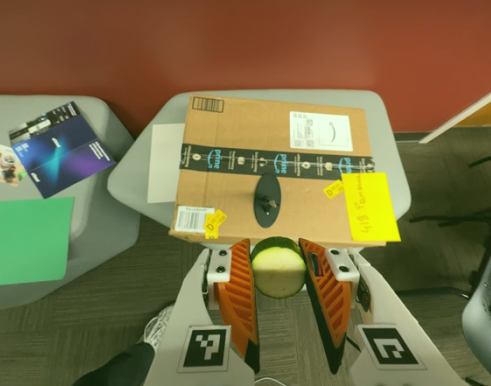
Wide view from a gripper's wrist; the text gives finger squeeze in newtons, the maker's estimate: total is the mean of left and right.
{"total": 11.6, "left": 11.7, "right": 11.5}